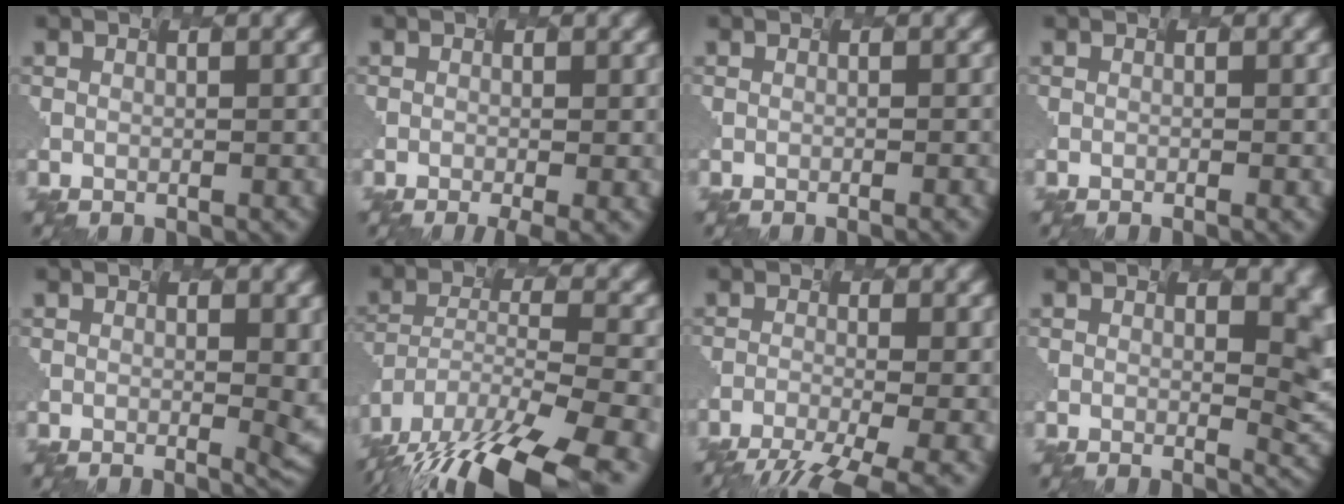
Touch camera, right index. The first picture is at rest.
{"total": 2.3, "force": [-1.0, 0.3, 2.0], "torque": [-0.021, -0.003, -0.007]}
{"total": 1.6, "force": [-0.3, 0.7, 1.4], "torque": [0.006, 0.004, -0.011]}
{"total": 1.2, "force": [-0.3, 0.4, 1.1], "torque": [-0.001, -0.002, -0.009]}
{"total": 2.8, "force": [0.3, 0.7, 2.7], "torque": [-0.026, -0.006, 0.015]}
{"total": 17.2, "force": [-13.7, 5.0, 9.0], "torque": [-0.179, -0.043, -0.195]}
{"total": 8.9, "force": [-6.0, 2.3, 6.2], "torque": [-0.080, -0.018, -0.078]}
{"total": 6.4, "force": [1.8, 3.3, 5.2], "torque": [-0.030, -0.007, 0.034]}